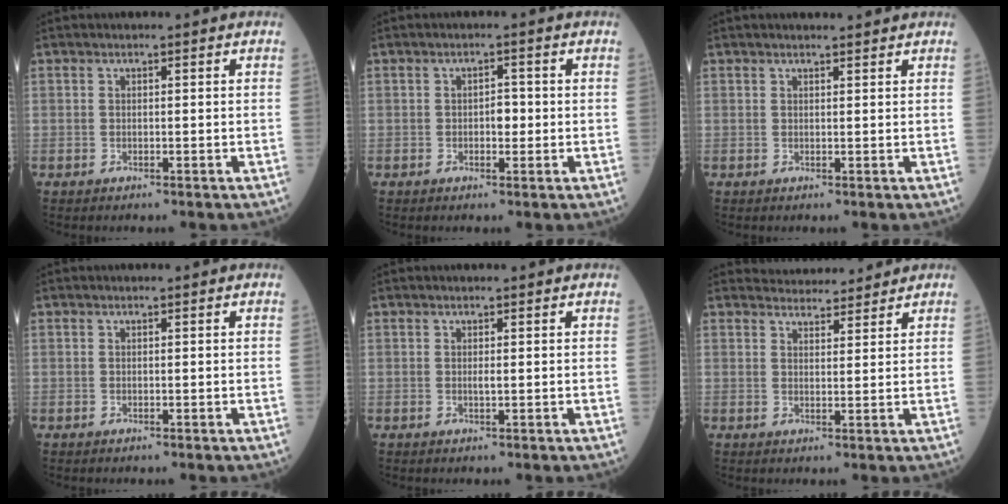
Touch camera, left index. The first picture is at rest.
{"total": 2.0, "force": [-0.2, 1.1, 1.7], "torque": [-0.021, 0.002, -0.005]}
{"total": 3.1, "force": [2.9, 0.3, 1.1], "torque": [-0.016, 0.015, 0.037]}
{"total": 0.0}
{"total": 0.7, "force": [0.2, 0.1, 0.7], "torque": [-0.018, -0.001, 0.002]}
{"total": 5.7, "force": [5.5, 1.3, 0.6], "torque": [-0.007, 0.014, 0.075]}